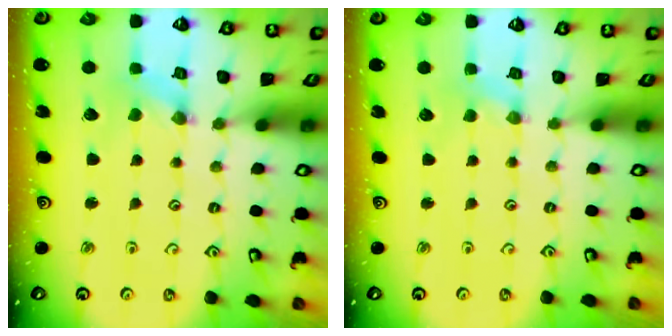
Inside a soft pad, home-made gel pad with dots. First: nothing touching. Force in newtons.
{"total": 1.5, "press": 1.5, "slide": 0.3}